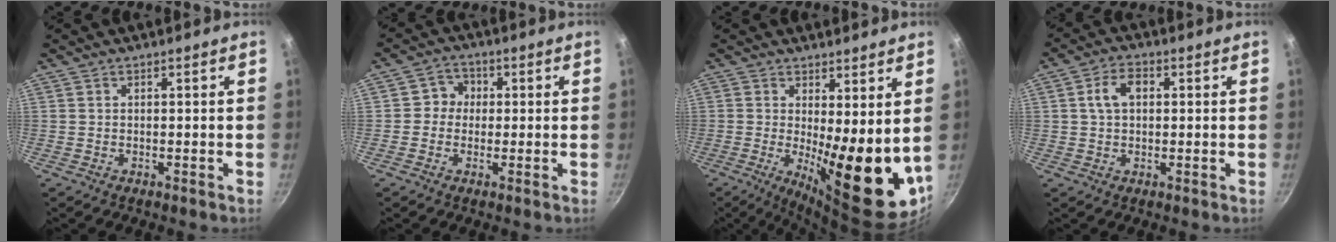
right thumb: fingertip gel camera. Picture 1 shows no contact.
{"total": 4.3, "force": [0.1, 4.0, 1.4], "torque": [0.010, 0.010, -0.009]}
{"total": 15.2, "force": [1.1, 4.9, 14.4], "torque": [-0.175, -0.037, 0.027]}
{"total": 5.5, "force": [1.0, 3.6, 4.0], "torque": [-0.059, 0.013, 0.013]}